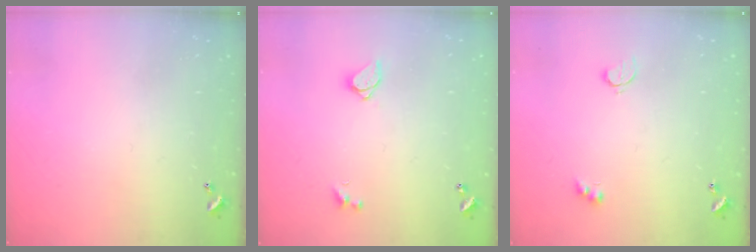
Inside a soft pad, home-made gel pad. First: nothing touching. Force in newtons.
{"total": 1.5, "press": 1.5, "slide": 0.4}
{"total": 2.5, "press": 2.4, "slide": 0.5}